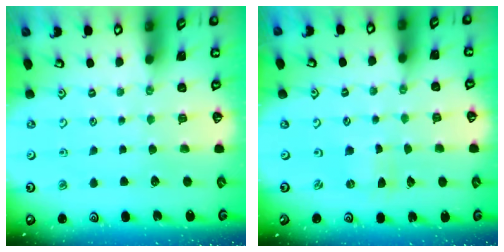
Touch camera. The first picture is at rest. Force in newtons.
{"total": 0.6, "press": 0.6, "slide": 0.1}